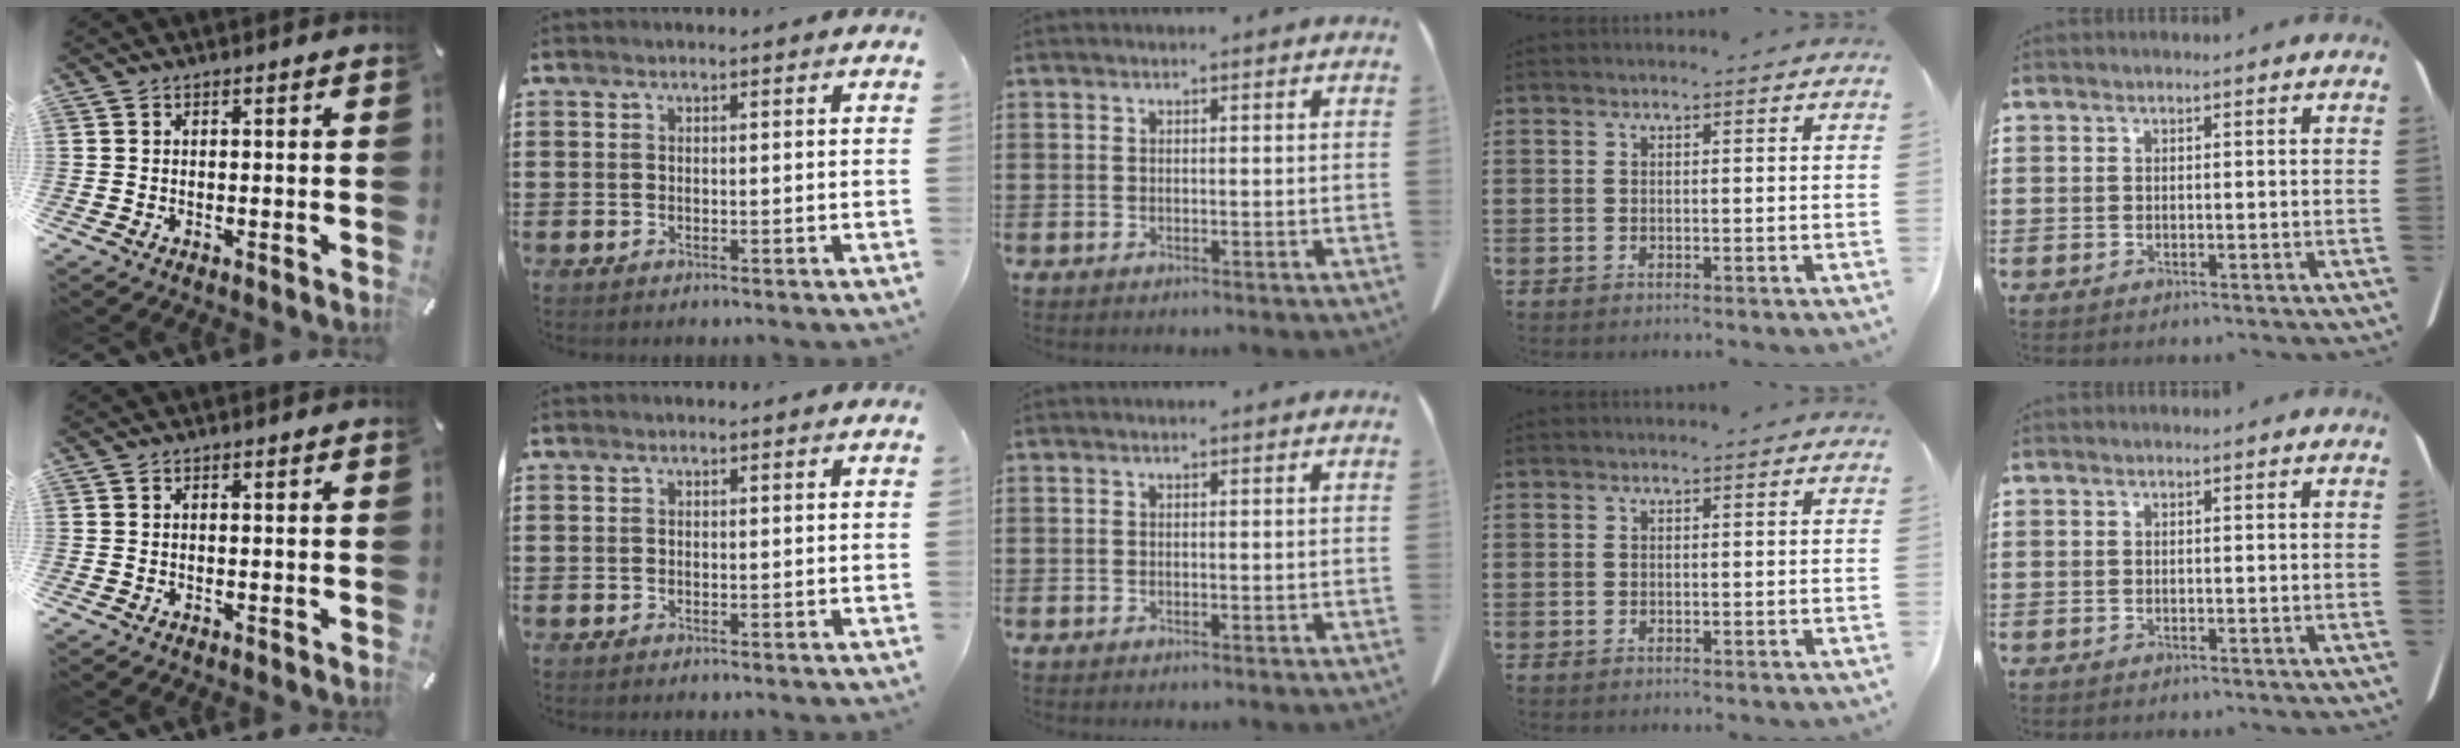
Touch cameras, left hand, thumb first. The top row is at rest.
{}